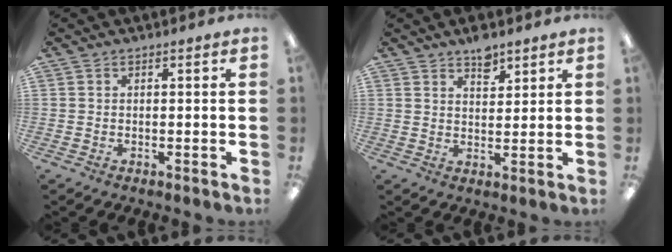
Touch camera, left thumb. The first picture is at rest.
{"total": 5.2, "force": [4.1, 2.3, 2.3], "torque": [-0.021, -0.025, 0.069]}